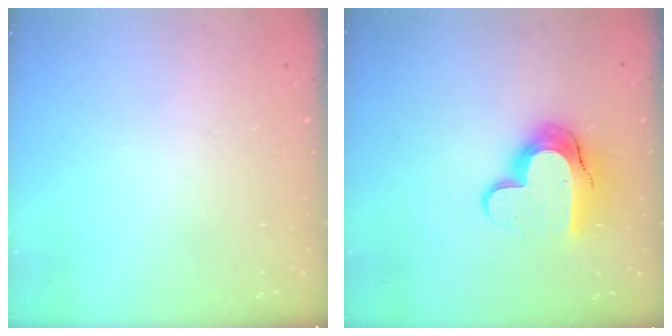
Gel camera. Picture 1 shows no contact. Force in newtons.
{"total": 14.0, "press": 14.0, "slide": 1.0}